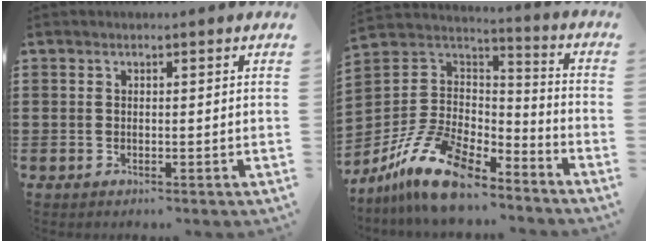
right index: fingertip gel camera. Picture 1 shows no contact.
{"total": 13.8, "force": [-10.0, 5.6, 7.6], "torque": [-0.178, 0.028, -0.191]}